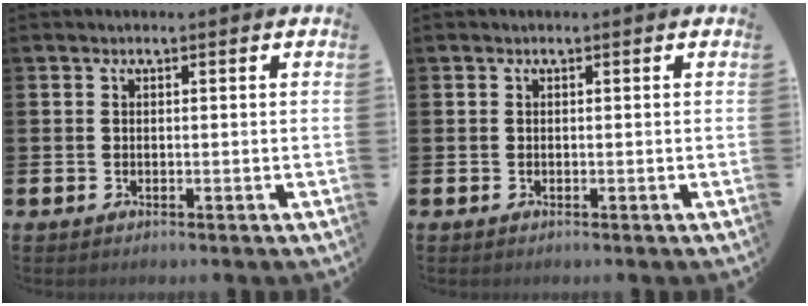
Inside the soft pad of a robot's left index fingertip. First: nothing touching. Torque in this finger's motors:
{"motor_torque": [0.00, 0.00, 0.00, 0.00]}